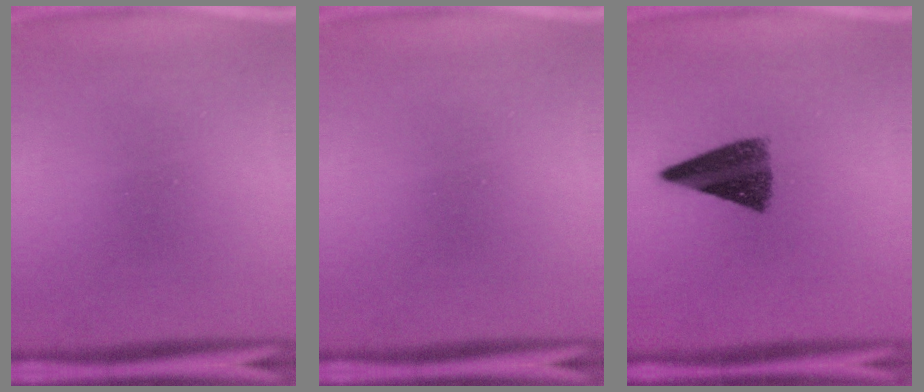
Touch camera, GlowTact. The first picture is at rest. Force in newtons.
{"total": 0.0}
{"total": 8.7}